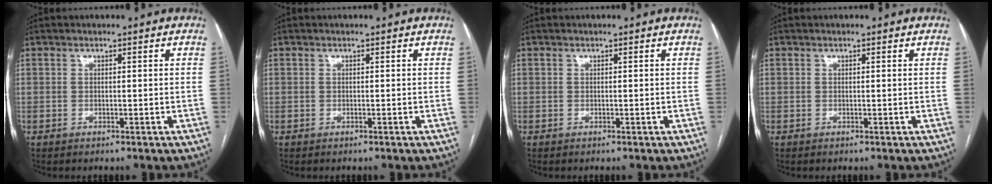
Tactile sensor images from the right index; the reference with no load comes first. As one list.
[{"total": 0.0}, {"total": 0.0}, {"total": 0.0}]